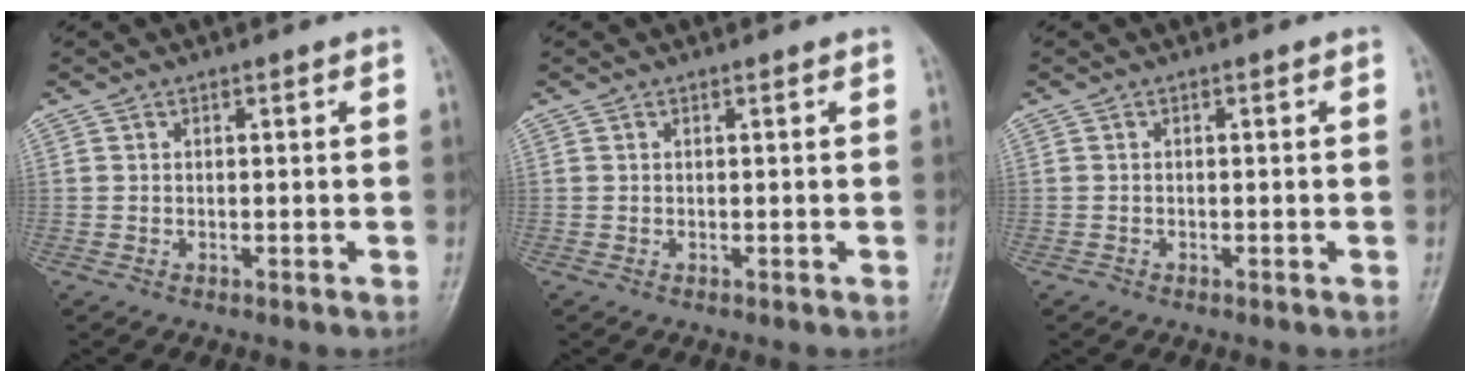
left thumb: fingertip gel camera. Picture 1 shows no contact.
{"total": 0.0}
{"total": 0.7, "force": [-0.5, 0.5, 0.1], "torque": [-0.001, 0.001, -0.014]}